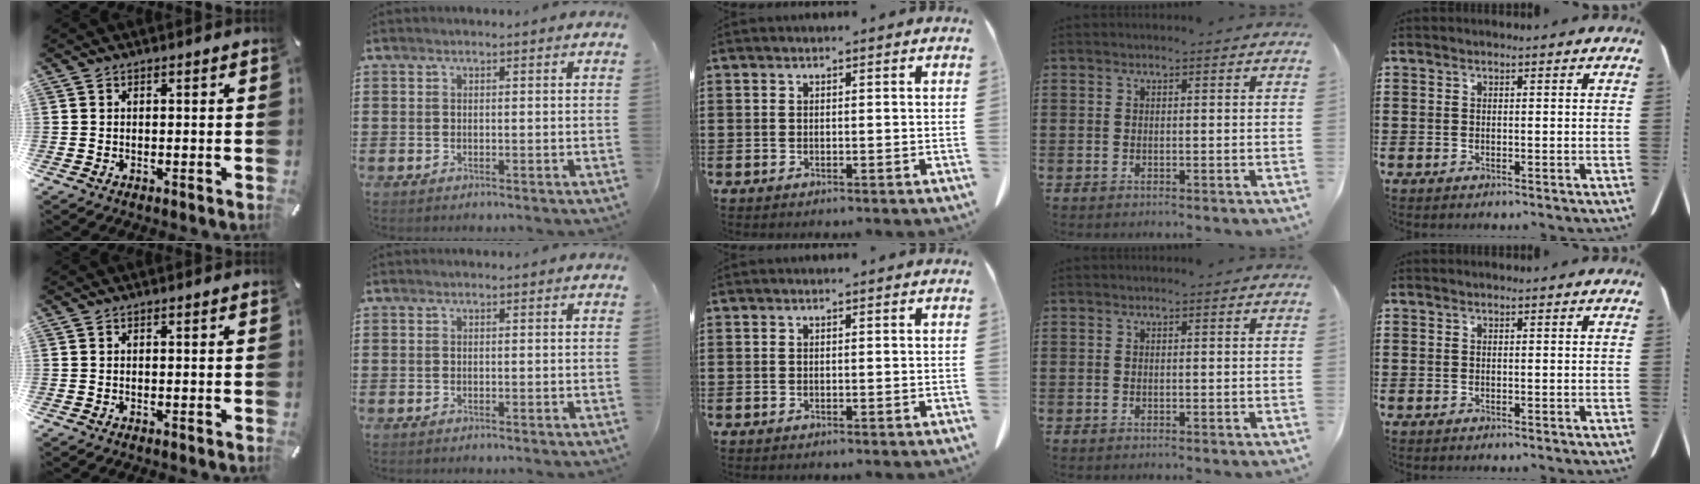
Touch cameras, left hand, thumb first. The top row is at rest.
{}